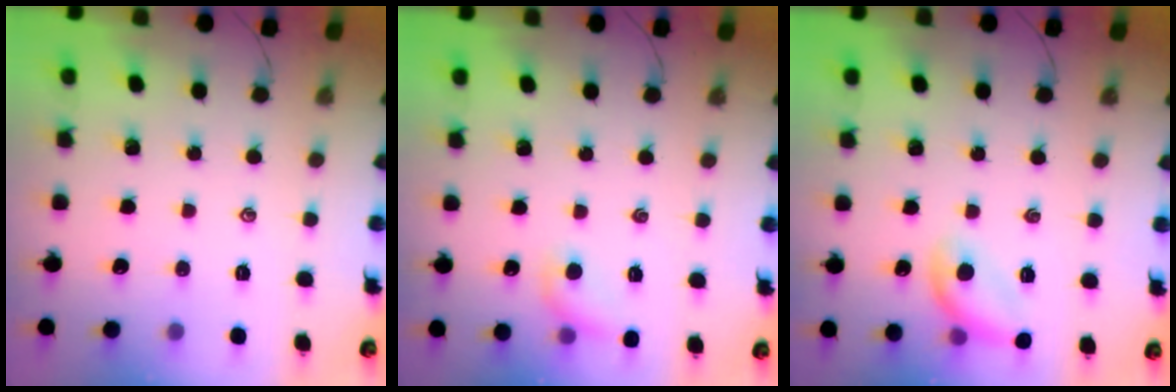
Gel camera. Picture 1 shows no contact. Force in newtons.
{"total": 7.5, "press": 7.3, "slide": 1.8}
{"total": 11.3, "press": 11.2, "slide": 1.6}